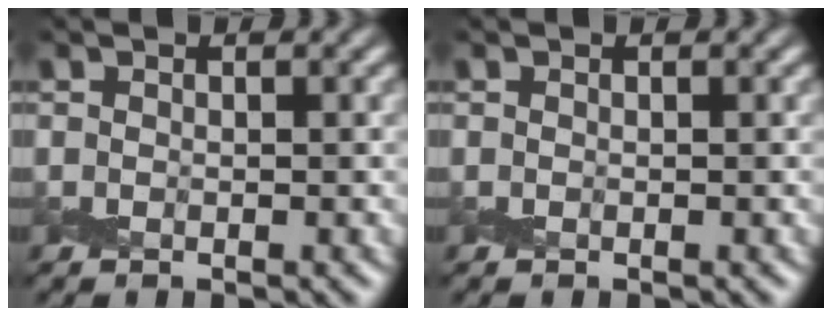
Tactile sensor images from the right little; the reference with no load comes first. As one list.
[{"total": 0.0}]